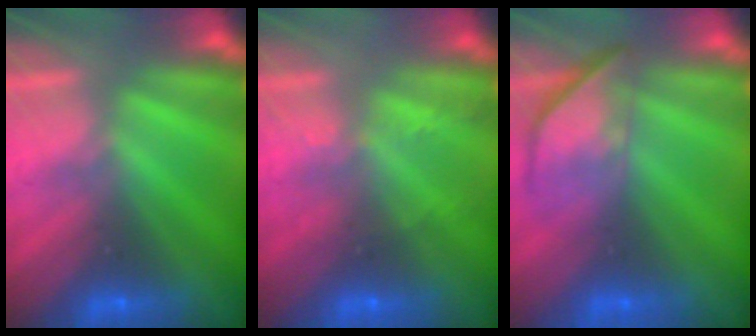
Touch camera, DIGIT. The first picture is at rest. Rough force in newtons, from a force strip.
{"total": 2.1}
{"total": 3.8}